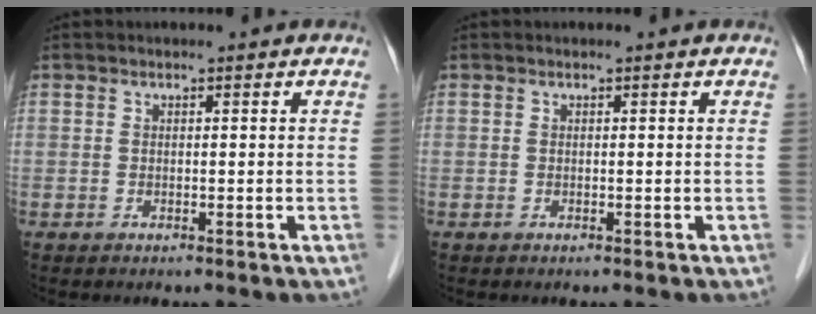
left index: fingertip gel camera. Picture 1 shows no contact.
{"total": 0.0}